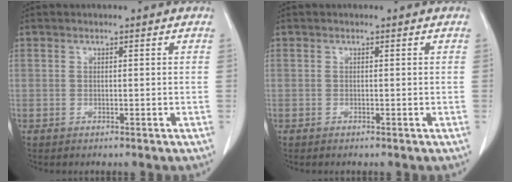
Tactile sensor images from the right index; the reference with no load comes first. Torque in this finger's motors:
{"motor_torque": [0.05, -0.07, 0.03, 0.01]}